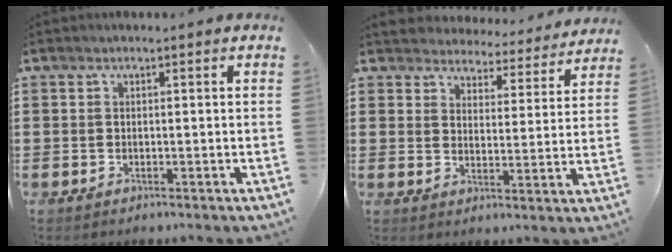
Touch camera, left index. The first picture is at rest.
{"total": 4.3, "force": [4.2, 0.4, -0.5], "torque": [-0.017, -0.036, 0.070]}